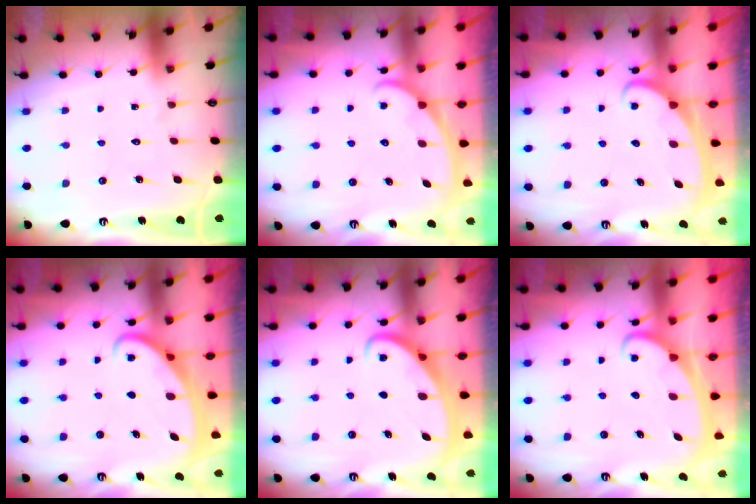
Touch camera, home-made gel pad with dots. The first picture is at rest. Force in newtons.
{"total": 1.7, "press": 1.7, "slide": 0.2}
{"total": 2.4, "press": 2.4, "slide": 0.3}
{"total": 2.4, "press": 2.4, "slide": 0.4}
{"total": 2.4, "press": 2.3, "slide": 0.3}
{"total": 2.3, "press": 2.3, "slide": 0.3}